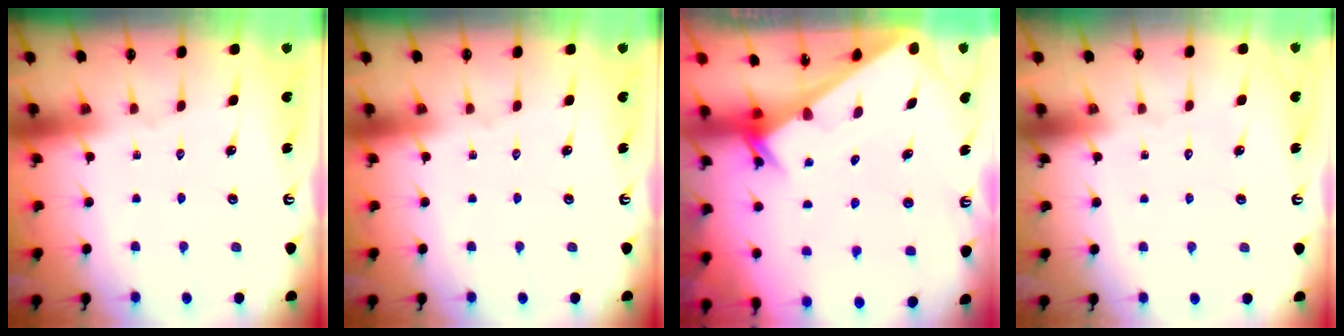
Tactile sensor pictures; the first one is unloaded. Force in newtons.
{"total": 0.0}
{"total": 3.4, "press": 3.4, "slide": 0.3}
{"total": 1.7, "press": 1.7, "slide": 0.1}